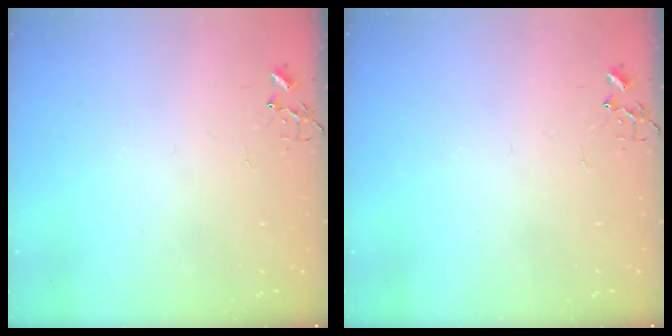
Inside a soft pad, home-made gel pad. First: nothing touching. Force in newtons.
{"total": 0.0}